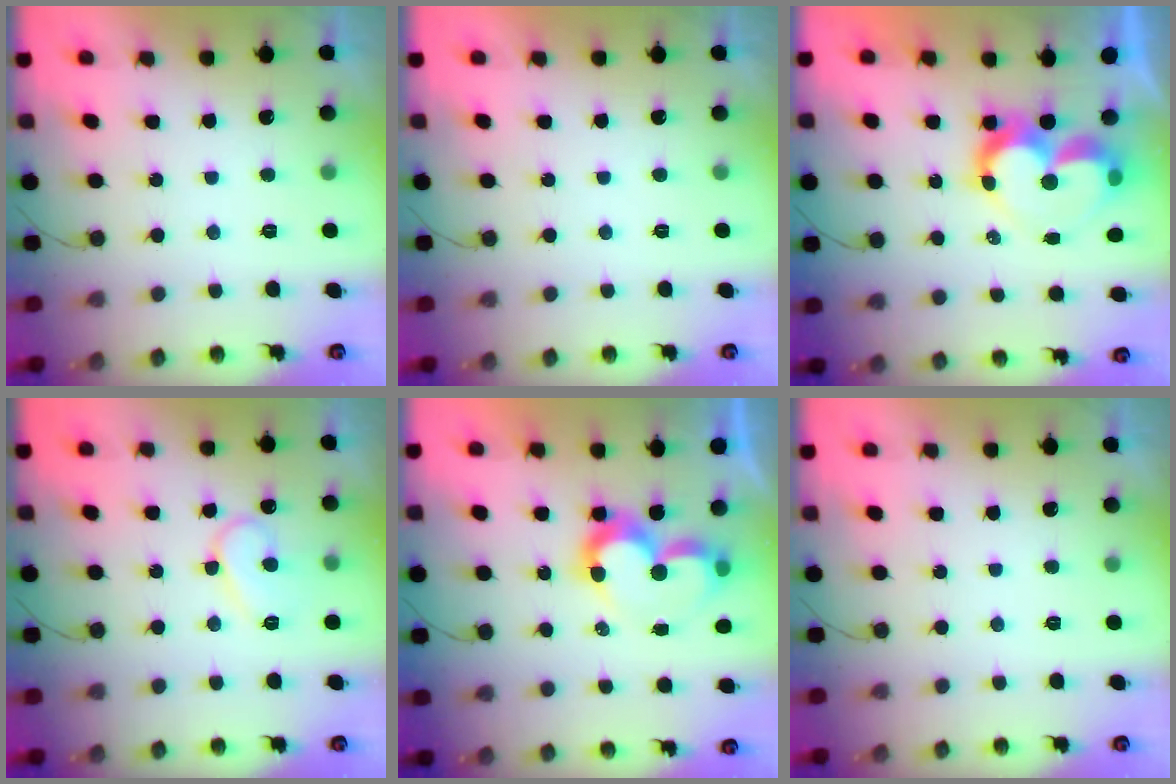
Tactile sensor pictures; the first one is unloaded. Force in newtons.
{"total": 1.8, "press": 1.8, "slide": 0.1}
{"total": 11.0, "press": 11.0, "slide": 0.8}
{"total": 10.0, "press": 9.9, "slide": 1.0}
{"total": 9.2, "press": 9.2, "slide": 0.6}
{"total": 0.0}